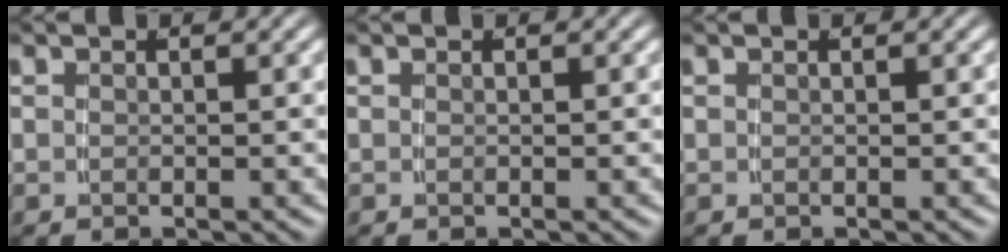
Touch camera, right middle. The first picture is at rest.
{"total": 0.0}
{"total": 0.0}